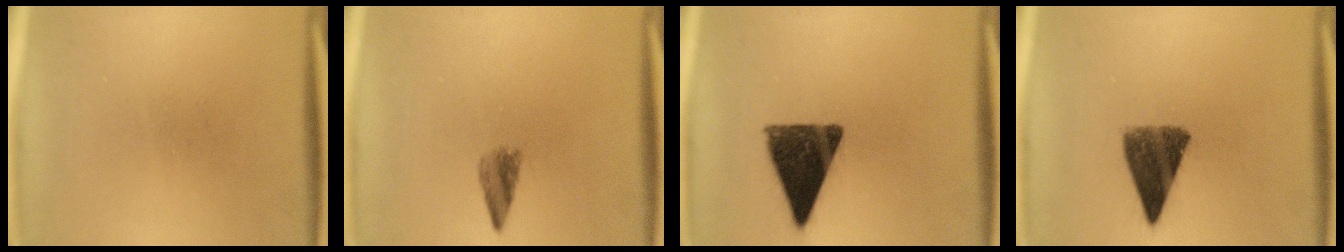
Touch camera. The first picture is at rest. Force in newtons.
{"total": 2.6}
{"total": 12.8}
{"total": 9.1}